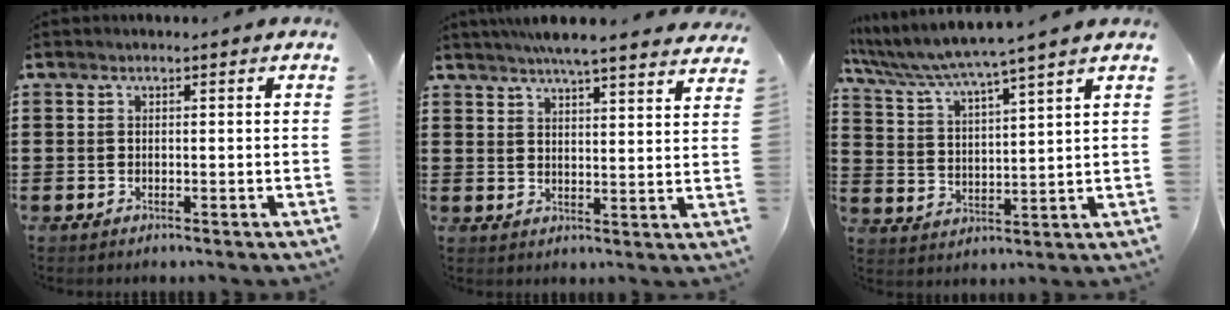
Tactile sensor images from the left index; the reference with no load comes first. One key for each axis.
{"total": 5.5, "fx": 5.2, "fy": -0.1, "fz": 1.9, "tx": -0.052, "ty": -0.016, "tz": 0.094}
{"total": 5.0, "fx": 4.5, "fy": -0.8, "fz": 2.1, "tx": -0.063, "ty": -0.034, "tz": 0.070}